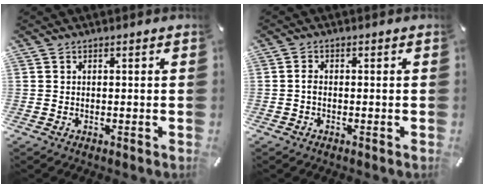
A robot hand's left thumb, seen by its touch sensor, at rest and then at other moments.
{"total": 1.5, "force": [-0.3, 0.8, 1.2], "torque": [-0.024, 0.003, -0.008]}